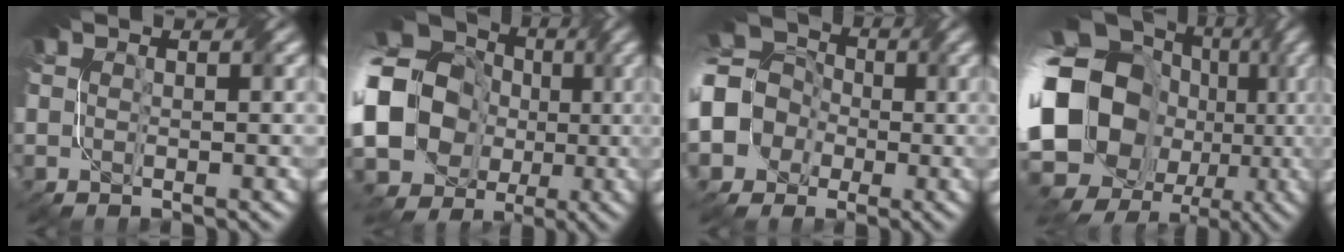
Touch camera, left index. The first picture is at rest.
{"total": 22.1, "force": [-1.1, 20.0, 9.3], "torque": [-0.217, 0.008, -0.068]}
{"total": 10.2, "force": [-1.7, 9.1, 4.4], "torque": [-0.115, 0.008, -0.066]}
{"total": 19.7, "force": [-3.1, 15.7, 11.6], "torque": [-0.223, -0.001, -0.060]}